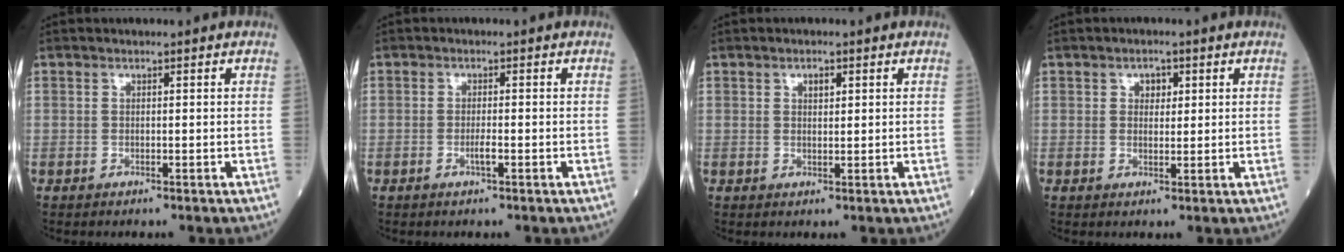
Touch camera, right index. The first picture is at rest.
{"total": 1.4, "force": [-0.5, 0.0, 1.3], "torque": [-0.022, 0.000, -0.011]}
{"total": 1.7, "force": [0.8, 0.7, 1.3], "torque": [-0.021, -0.001, 0.012]}
{"total": 2.3, "force": [0.9, 1.5, 1.5], "torque": [-0.019, 0.003, 0.013]}